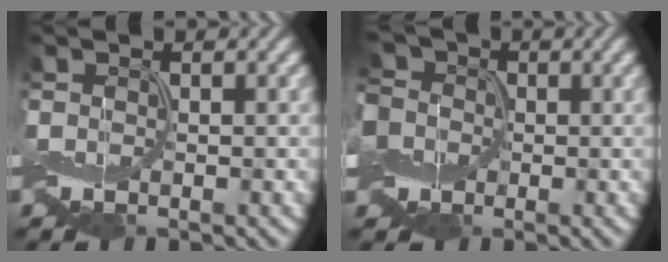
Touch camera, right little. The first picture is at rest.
{"total": 7.7, "force": [0.4, 6.8, 3.7], "torque": [-0.088, 0.022, -0.036]}